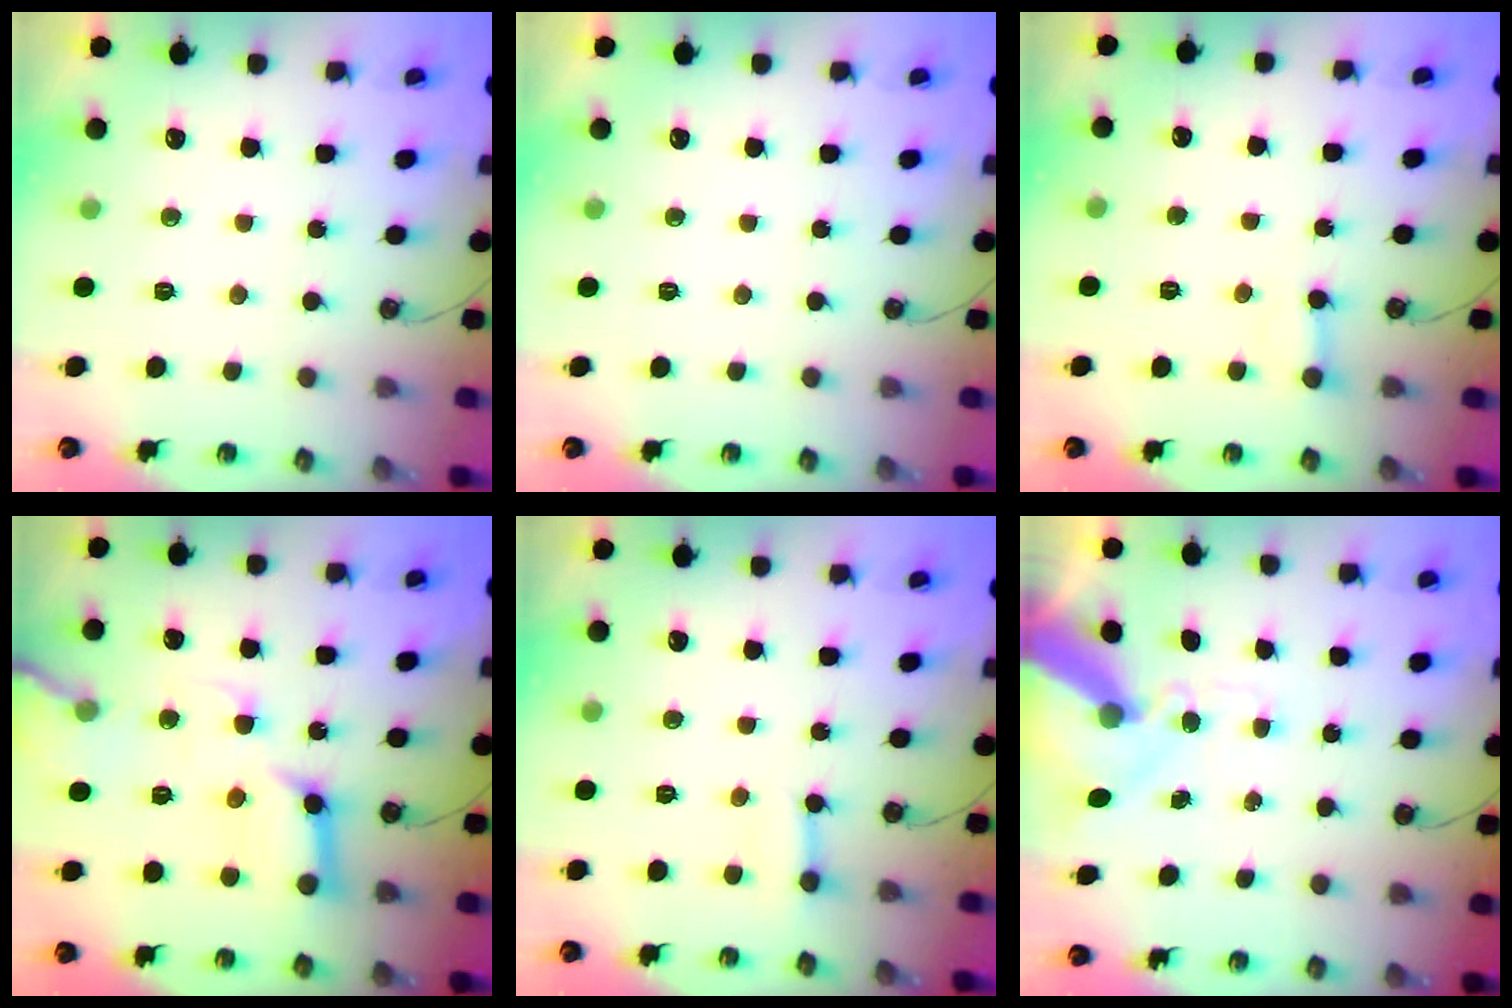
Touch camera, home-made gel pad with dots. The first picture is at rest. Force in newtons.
{"total": 0.0}
{"total": 2.5, "press": 2.5, "slide": 0.4}
{"total": 17.1, "press": 16.9, "slide": 2.0}
{"total": 3.9, "press": 3.9, "slide": 0.3}
{"total": 13.7, "press": 13.5, "slide": 1.9}